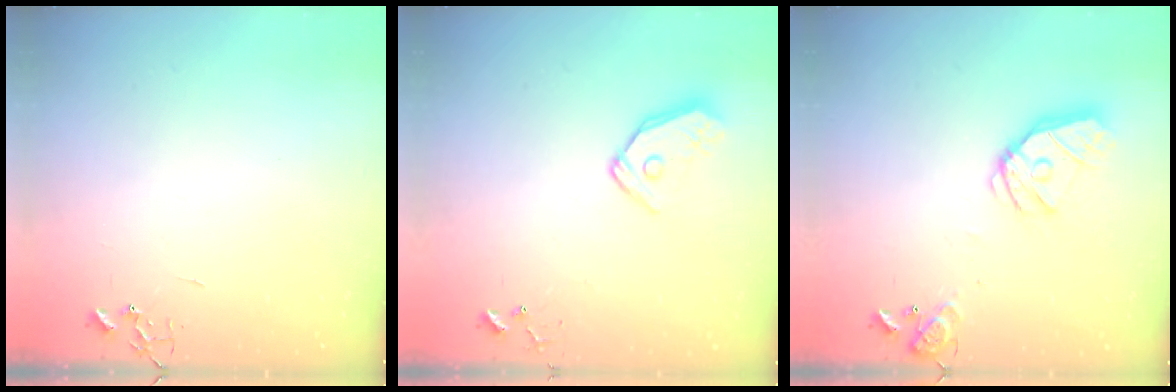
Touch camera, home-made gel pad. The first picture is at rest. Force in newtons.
{"total": 10.4, "press": 10.4, "slide": 1.2}
{"total": 16.5, "press": 16.3, "slide": 2.2}